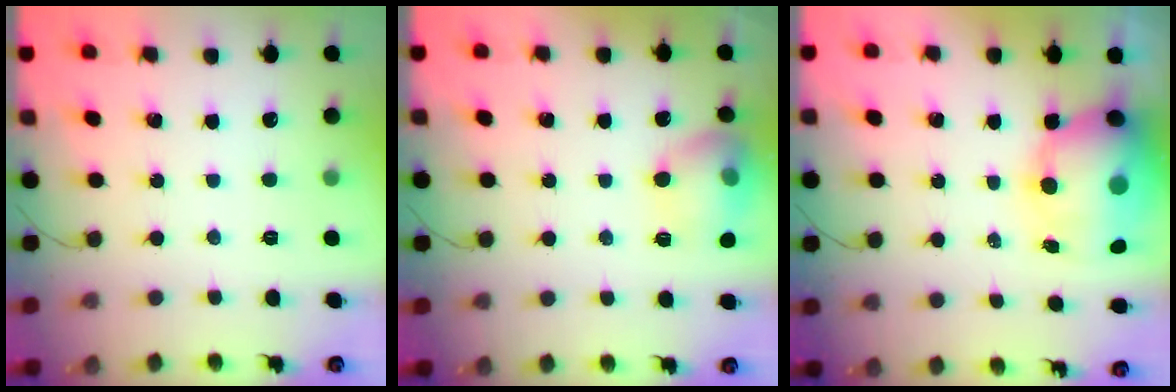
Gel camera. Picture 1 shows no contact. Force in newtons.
{"total": 13.1, "press": 13.0, "slide": 1.1}
{"total": 15.8, "press": 15.4, "slide": 3.6}